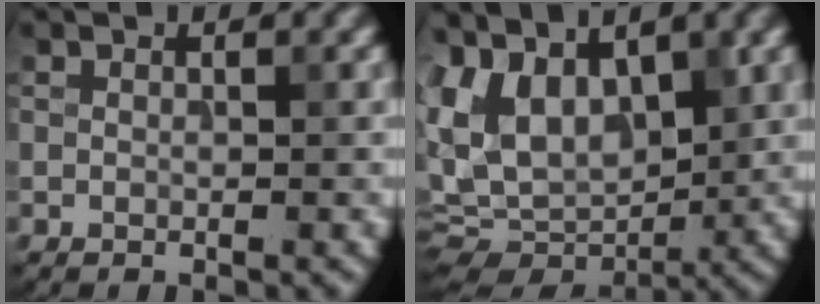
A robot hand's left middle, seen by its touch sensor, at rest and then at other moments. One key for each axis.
{"total": 11.0, "fx": 3.3, "fy": 6.7, "fz": 8.1, "tx": -0.174, "ty": 0.005, "tz": 0.064}